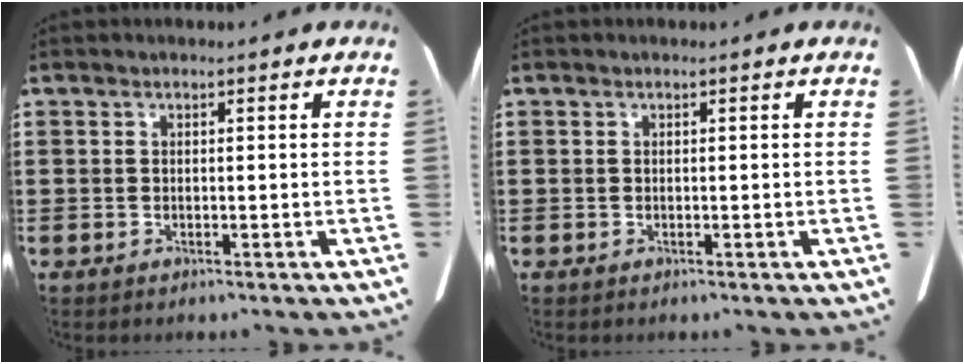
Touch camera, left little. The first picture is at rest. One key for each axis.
{"total": 0.0}